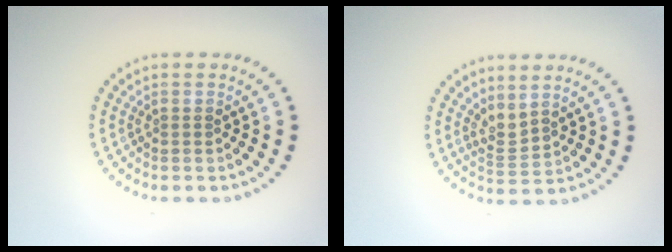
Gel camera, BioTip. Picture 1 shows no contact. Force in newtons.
{"total": 2.0, "press": 1.4, "slide": 1.4}